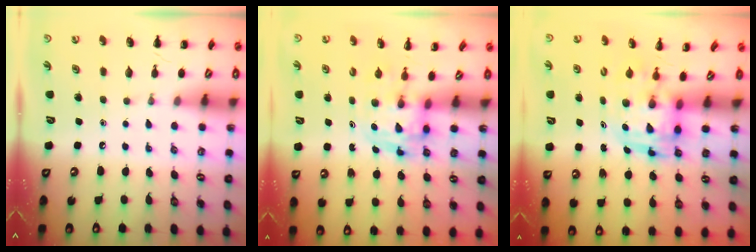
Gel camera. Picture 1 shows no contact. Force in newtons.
{"total": 3.6, "press": 3.6, "slide": 0.7}
{"total": 3.5, "press": 3.4, "slide": 0.7}